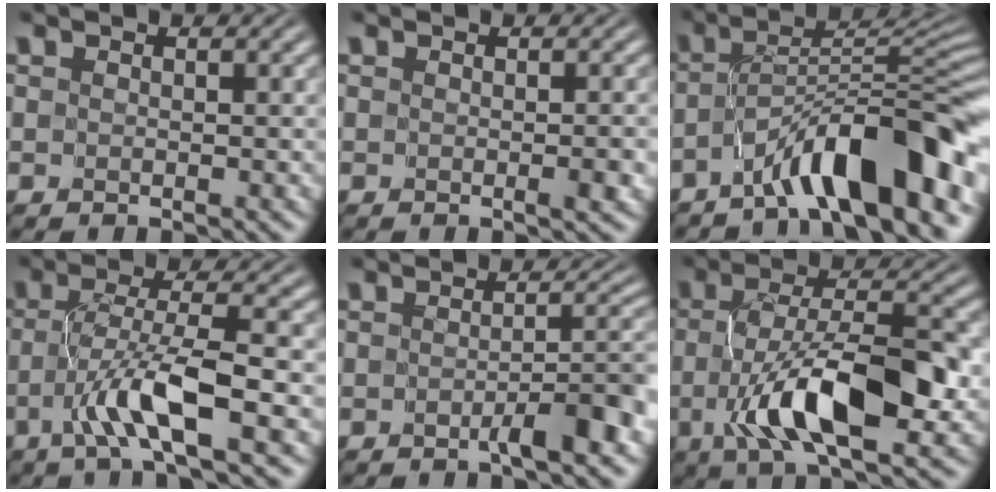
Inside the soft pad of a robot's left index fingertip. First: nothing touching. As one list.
[{"total": 1.1, "force": [-0.4, -0.1, 1.1], "torque": [-0.015, -0.007, -0.004]}, {"total": 10.0, "force": [-6.0, 1.9, 7.9], "torque": [-0.105, 0.015, -0.104]}, {"total": 5.9, "force": [-2.3, 0.7, 5.4], "torque": [-0.107, 0.003, -0.044]}, {"total": 3.8, "force": [-1.6, 0.4, 3.5], "torque": [-0.049, 0.004, -0.024]}, {"total": 9.9, "force": [-2.8, 3.3, 9.0], "torque": [-0.163, -0.002, -0.046]}]